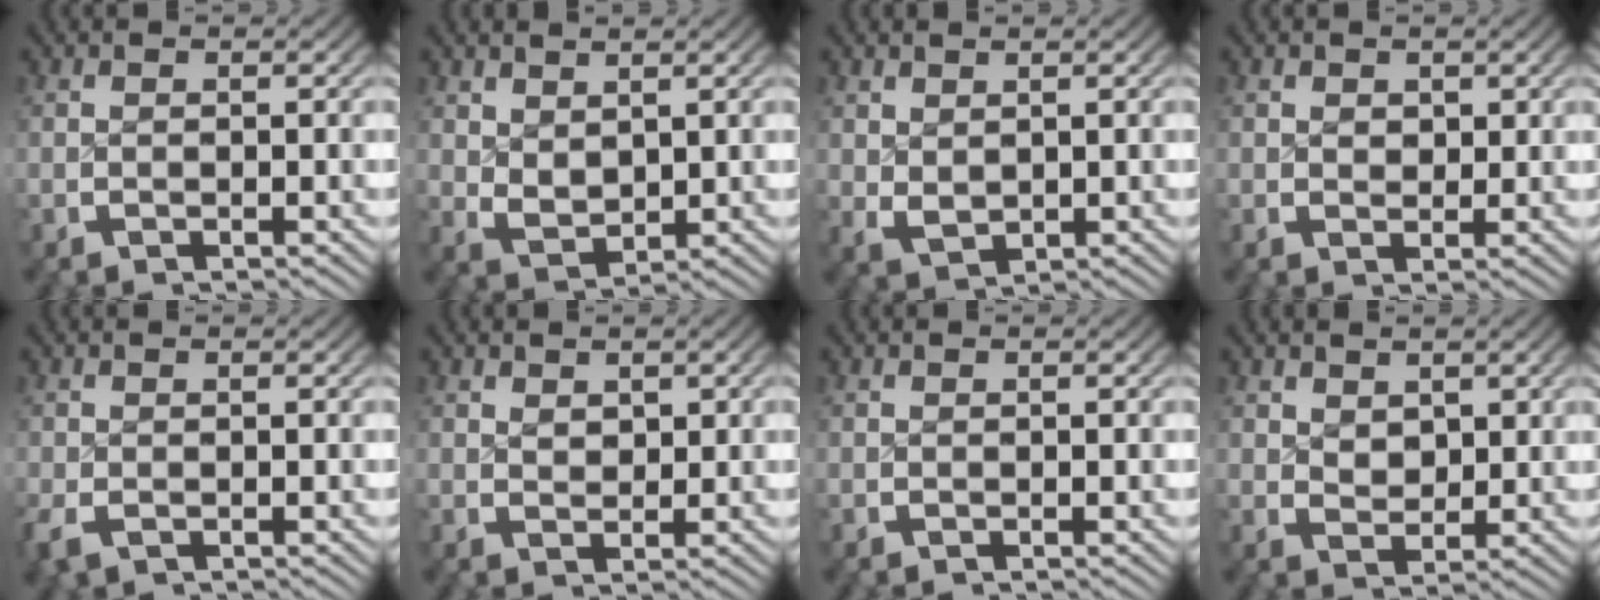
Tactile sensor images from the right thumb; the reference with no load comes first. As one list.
[{"total": 3.0, "force": [1.0, 2.1, 1.9], "torque": [-0.036, -0.016, 0.033]}, {"total": 2.2, "force": [0.5, 1.6, 1.4], "torque": [-0.025, -0.012, 0.024]}, {"total": 1.2, "force": [0.7, 0.9, 0.4], "torque": [-0.006, -0.014, 0.021]}, {"total": 1.6, "force": [-0.9, 1.1, 0.8], "torque": [-0.020, -0.010, -0.012]}, {"total": 1.2, "force": [1.0, 0.6, 0.5], "torque": [-0.002, -0.009, 0.026]}, {"total": 0.0}, {"total": 2.0, "force": [1.3, 1.3, 0.9], "torque": [-0.015, -0.016, 0.034]}]